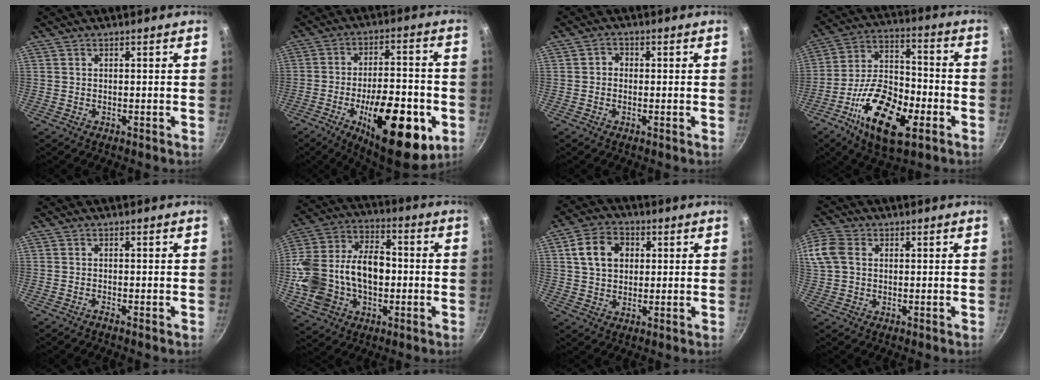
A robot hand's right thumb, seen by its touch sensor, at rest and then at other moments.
{"total": 22.3, "force": [-7.8, 8.9, 19.0], "torque": [-0.250, 0.021, -0.108]}
{"total": 1.9, "force": [-0.2, 1.7, 0.9], "torque": [-0.008, 0.007, -0.008]}
{"total": 20.4, "force": [-8.3, 9.6, 15.9], "torque": [-0.269, 0.035, -0.154]}
{"total": 0.6, "force": [-0.5, -0.1, 0.4], "torque": [-0.015, 0.003, -0.011]}
{"total": 21.0, "force": [-2.1, 14.5, 15.1], "torque": [-0.264, 0.043, -0.034]}
{"total": 9.3, "force": [2.5, 7.0, 5.6], "torque": [-0.083, 0.008, 0.035]}
{"total": 11.8, "force": [2.4, 9.2, 6.9], "torque": [-0.170, 0.028, 0.039]}